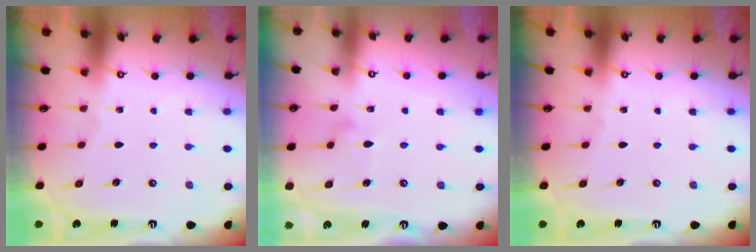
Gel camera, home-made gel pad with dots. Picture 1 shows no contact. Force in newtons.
{"total": 7.8, "press": 7.8, "slide": 0.3}
{"total": 0.0}